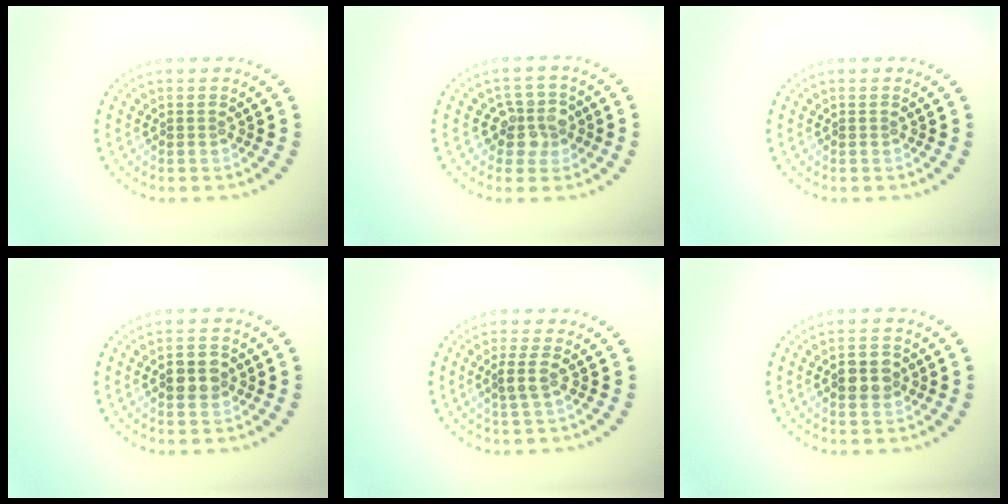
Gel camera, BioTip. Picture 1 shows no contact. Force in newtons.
{"total": 2.9, "press": 2.6, "slide": 1.2}
{"total": 0.0}
{"total": 2.5, "press": 2.5, "slide": 0.1}
{"total": 1.9, "press": 1.6, "slide": 1.2}
{"total": 3.2, "press": 3.2, "slide": 0.2}